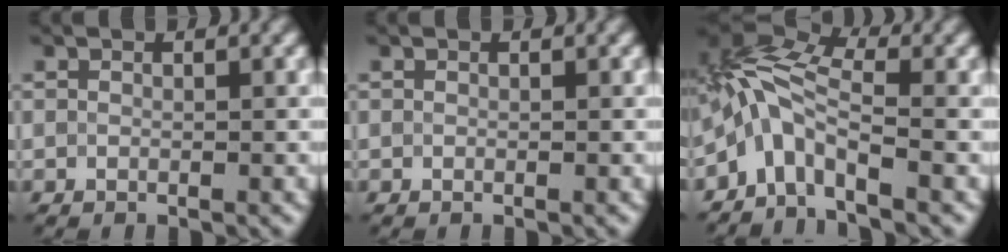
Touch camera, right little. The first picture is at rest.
{"total": 0.0}
{"total": 5.3, "force": [-2.4, 2.0, 4.3], "torque": [-0.080, 0.013, -0.061]}